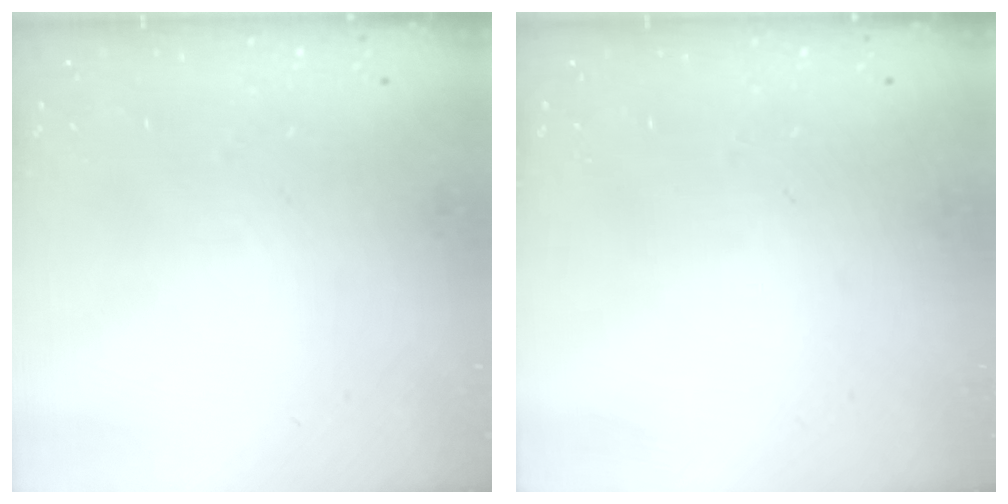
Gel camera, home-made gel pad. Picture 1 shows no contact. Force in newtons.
{"total": 0.0}